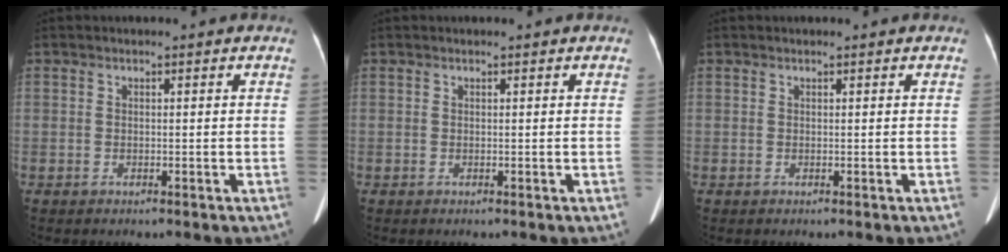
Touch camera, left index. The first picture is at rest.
{"total": 0.0}
{"total": 0.0}